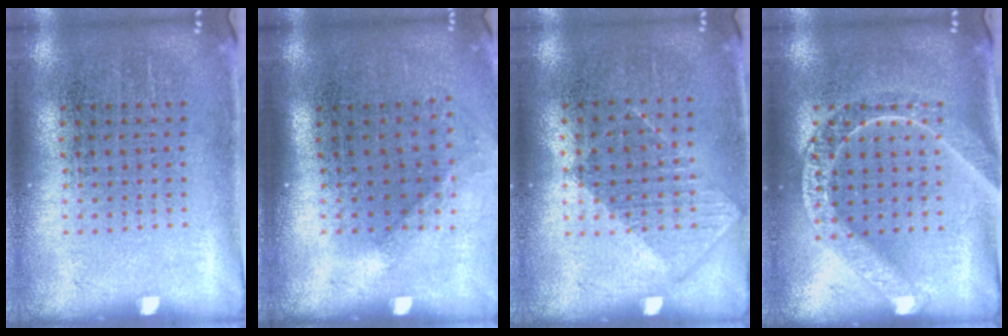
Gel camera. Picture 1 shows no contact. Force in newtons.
{"total": 1.2, "press": 0.9, "slide": 0.8}
{"total": 0.8, "press": 0.7, "slide": 0.3}
{"total": 1.6, "press": 1.5, "slide": 0.4}